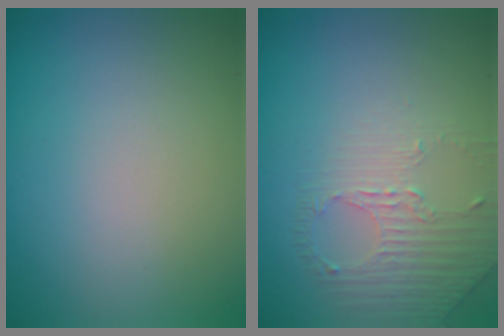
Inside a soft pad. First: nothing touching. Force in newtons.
{"total": 1.6, "press": 1.0, "slide": 1.2}